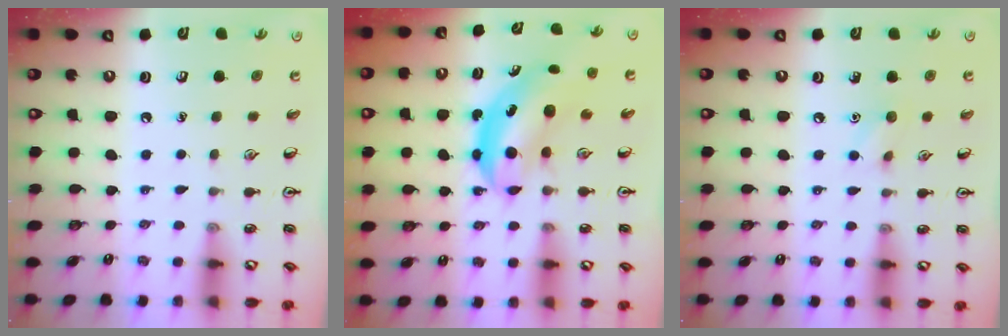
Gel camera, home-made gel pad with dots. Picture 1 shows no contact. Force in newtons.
{"total": 5.6, "press": 5.5, "slide": 1.2}
{"total": 6.3, "press": 6.0, "slide": 2.0}